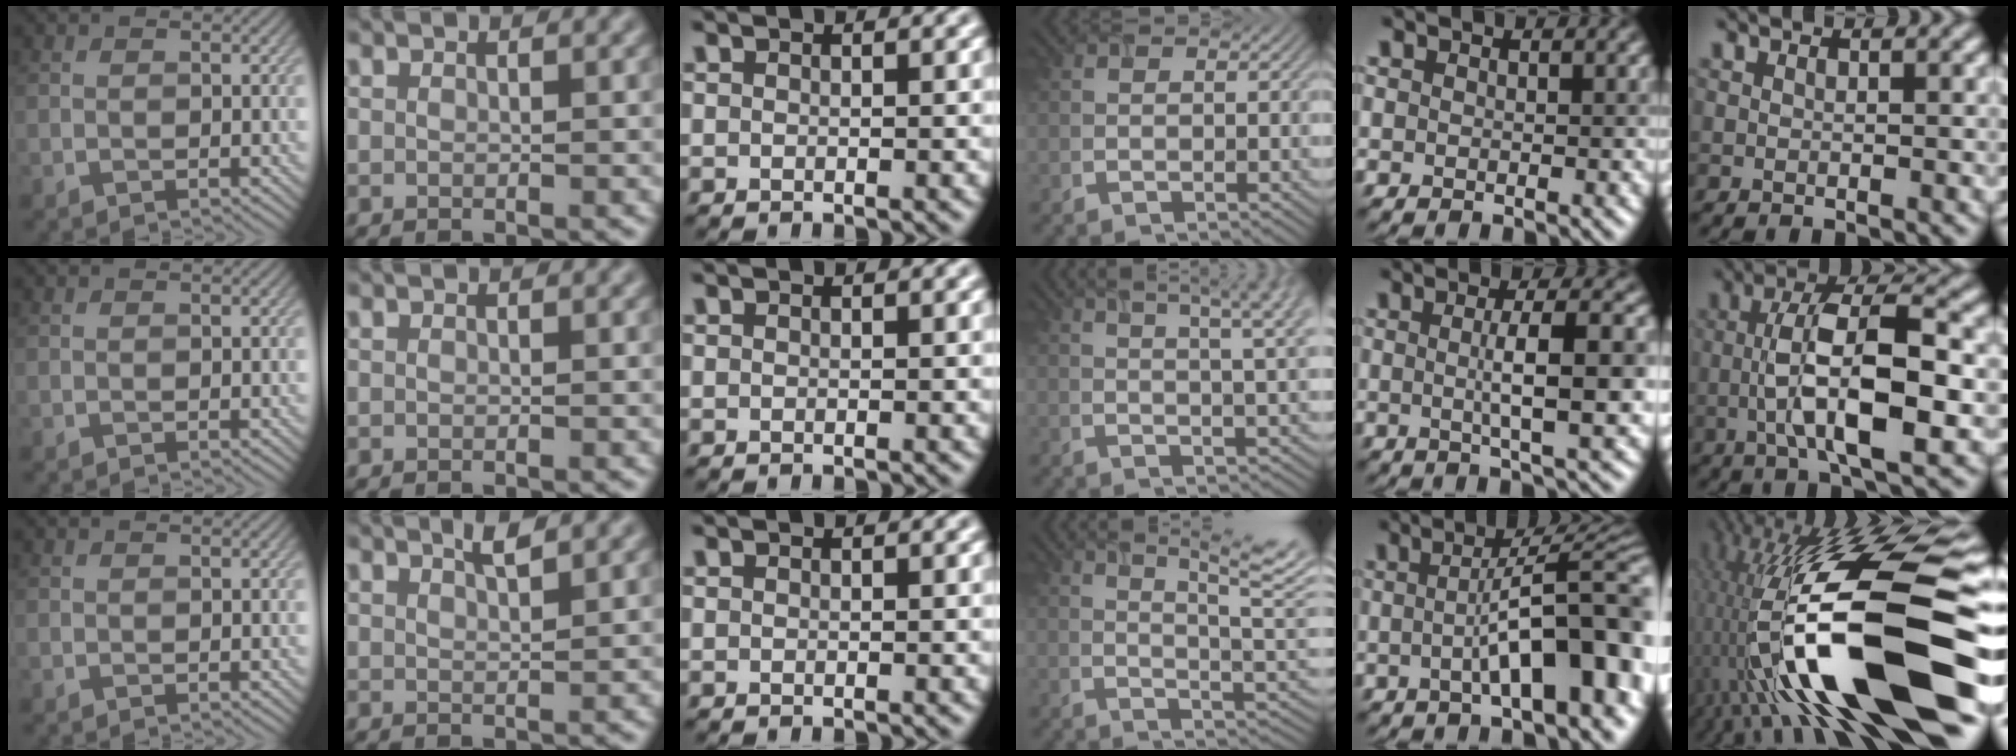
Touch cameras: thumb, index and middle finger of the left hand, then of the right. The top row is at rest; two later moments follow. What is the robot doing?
{"motion": "screw", "object": "timer"}